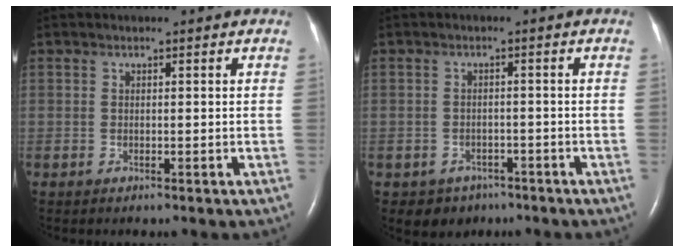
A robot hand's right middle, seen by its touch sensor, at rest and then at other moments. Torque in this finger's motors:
{"motor_torque": [-0.09, 0.11, -0.06, 0.00]}